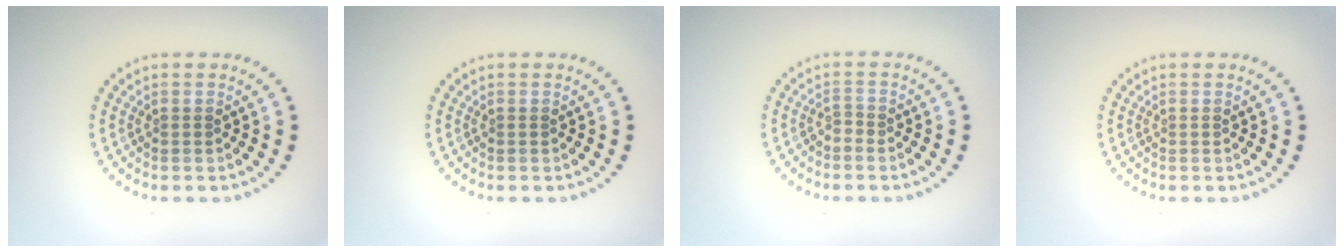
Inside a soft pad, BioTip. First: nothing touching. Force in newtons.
{"total": 0.0}
{"total": 0.5, "press": 0.2, "slide": 0.5}
{"total": 0.0}